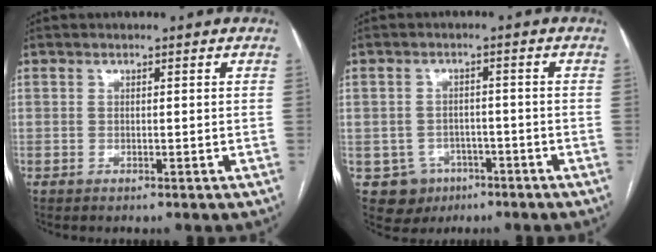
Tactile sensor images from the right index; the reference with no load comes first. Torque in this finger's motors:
{"motor_torque": [-0.23, -0.01, -0.56, -0.15]}